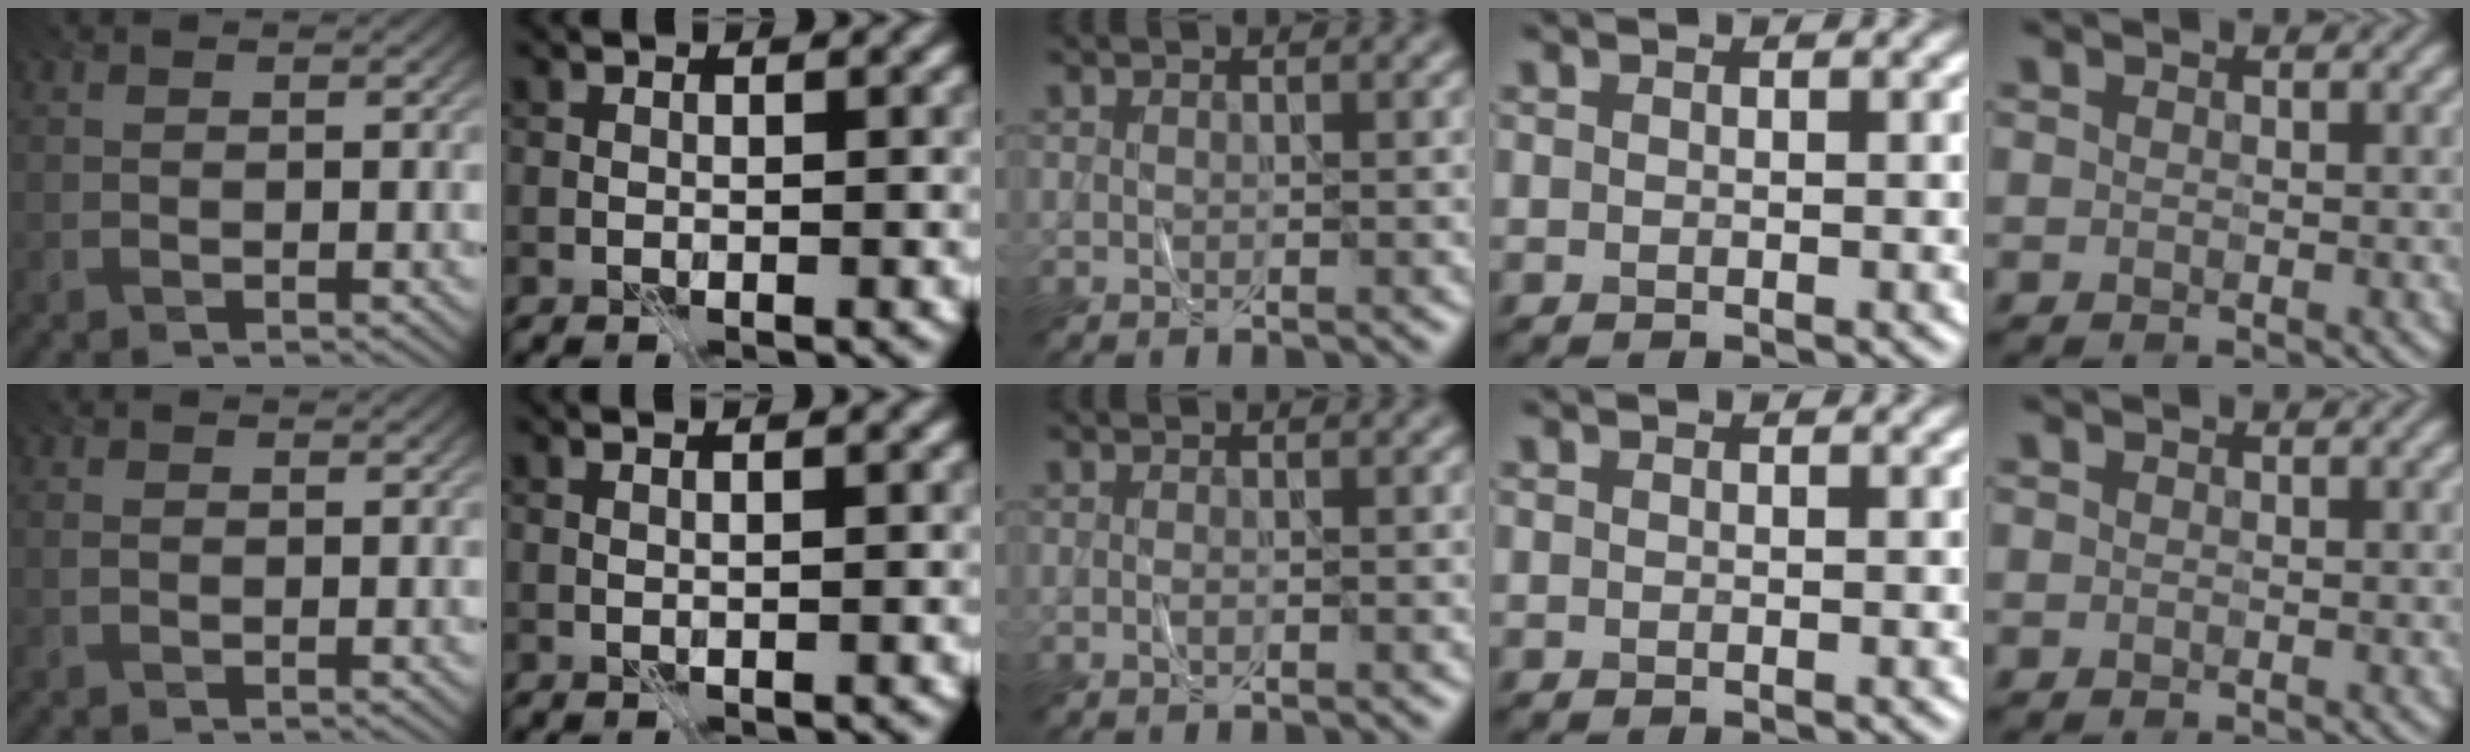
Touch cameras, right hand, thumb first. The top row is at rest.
{"thumb": {"total": 0.6, "force": [-0.4, 0.4, 0.2], "torque": [-0.003, -0.002, -0.007]}, "index": {"total": 1.8, "force": [1.0, 0.6, 1.4], "torque": [-0.008, -0.001, -0.004]}, "middle": {"total": 0.5, "force": [-0.2, 0.1, 0.5], "torque": [-0.010, -0.001, -0.002]}}